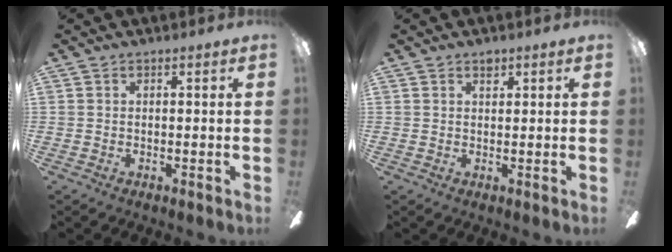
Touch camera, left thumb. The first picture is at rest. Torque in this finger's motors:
{"motor_torque": [0.14, -0.04, 0.60, -0.33, 0.00]}